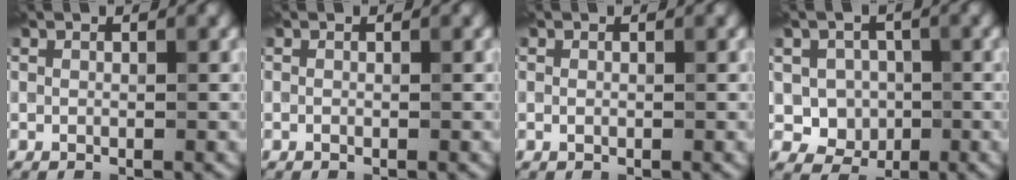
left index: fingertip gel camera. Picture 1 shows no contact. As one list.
[{"total": 0.0}, {"total": 0.0}, {"total": 3.7, "force": [-0.3, 3.3, 1.5], "torque": [-0.011, 0.000, -0.020]}]